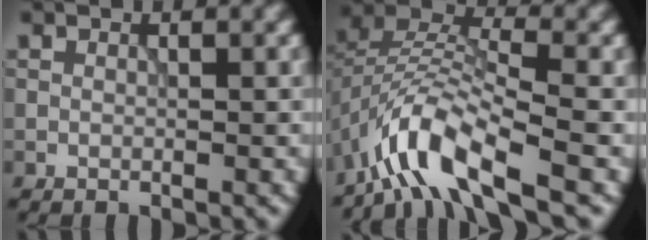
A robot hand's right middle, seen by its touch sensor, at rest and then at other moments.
{"total": 7.1, "force": [-4.4, 2.4, 4.9], "torque": [-0.086, 0.002, -0.096]}